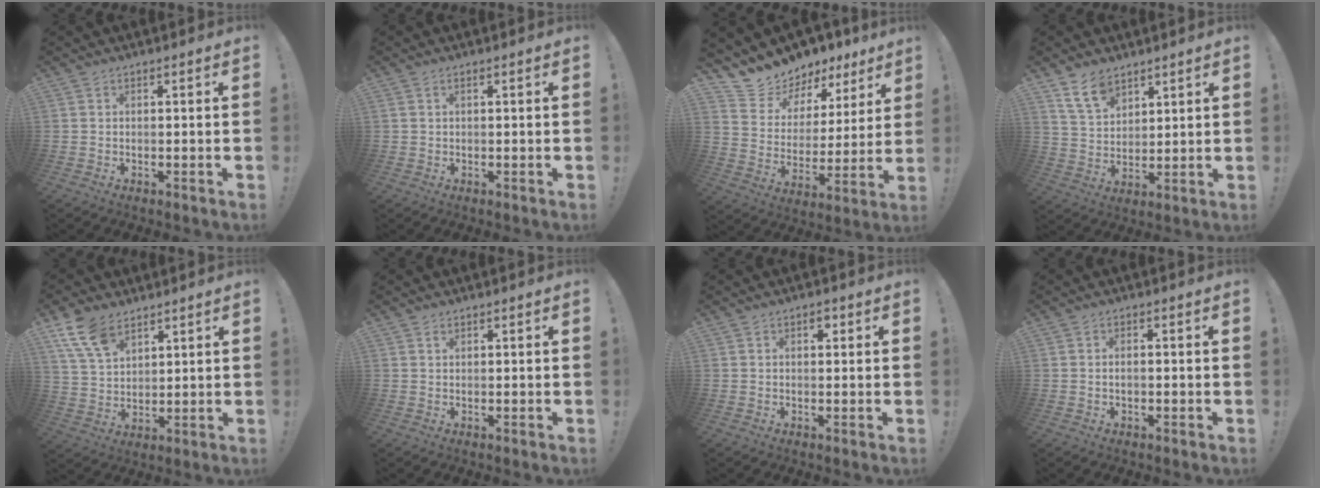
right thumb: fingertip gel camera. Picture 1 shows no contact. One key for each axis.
{"total": 0.8, "fx": 0.4, "fy": 0.4, "fz": 0.6, "tx": -0.017, "ty": 0.003, "tz": 0.008}
{"total": 10.6, "fx": 9.2, "fy": 5.1, "fz": 0.8, "tx": -0.030, "ty": -0.085, "tz": 0.167}
{"total": 9.4, "fx": 6.8, "fy": 5.2, "fz": 3.9, "tx": -0.079, "ty": -0.032, "tz": 0.134}
{"total": 10.8, "fx": 6.9, "fy": 6.3, "fz": 5.4, "tx": -0.104, "ty": -0.029, "tz": 0.136}
{"total": 0.8, "fx": 0.5, "fy": 0.5, "fz": 0.3, "tx": -0.002, "ty": -0.001, "tz": 0.009}
{"total": 1.8, "fx": 0.7, "fy": 1.1, "fz": 1.1, "tx": -0.008, "ty": 0.000, "tz": 0.009}
{"total": 1.3, "fx": -0.6, "fy": 0.5, "fz": 1.1, "tx": -0.027, "ty": 0.006, "tz": -0.010}